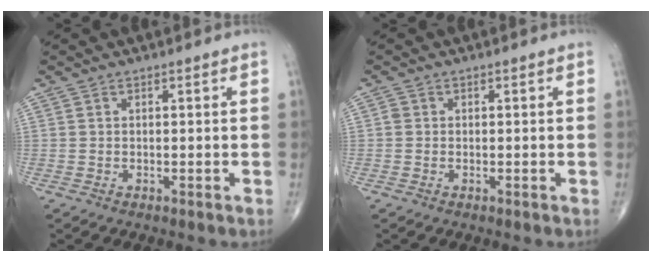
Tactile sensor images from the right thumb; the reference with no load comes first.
{"total": 0.9, "force": [0.0, 0.8, 0.3], "torque": [-0.001, 0.002, -0.001]}